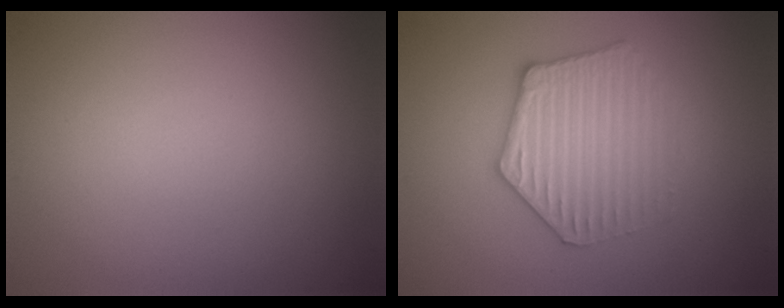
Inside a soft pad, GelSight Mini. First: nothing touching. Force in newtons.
{"total": 3.7, "press": 3.6, "slide": 1.0}